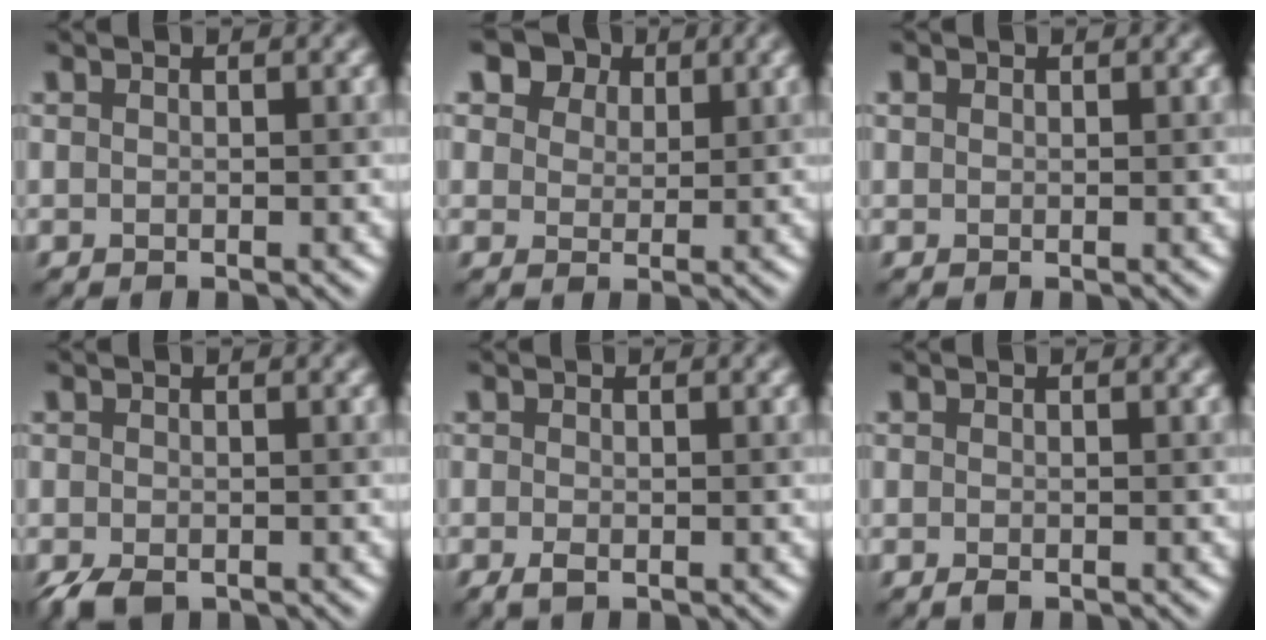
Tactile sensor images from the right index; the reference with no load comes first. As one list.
[{"total": 7.1, "force": [4.9, 4.3, 2.8], "torque": [-0.076, 0.006, 0.072]}, {"total": 0.5, "force": [0.4, 0.3, 0.0], "torque": [0.004, 0.002, 0.005]}, {"total": 2.9, "force": [-1.9, 1.5, 1.6], "torque": [-0.033, -0.006, -0.036]}, {"total": 1.2, "force": [-0.6, 0.5, 0.8], "torque": [-0.023, -0.003, -0.013]}, {"total": 0.8, "force": [-0.5, 0.4, 0.5], "torque": [-0.012, -0.001, -0.010]}]